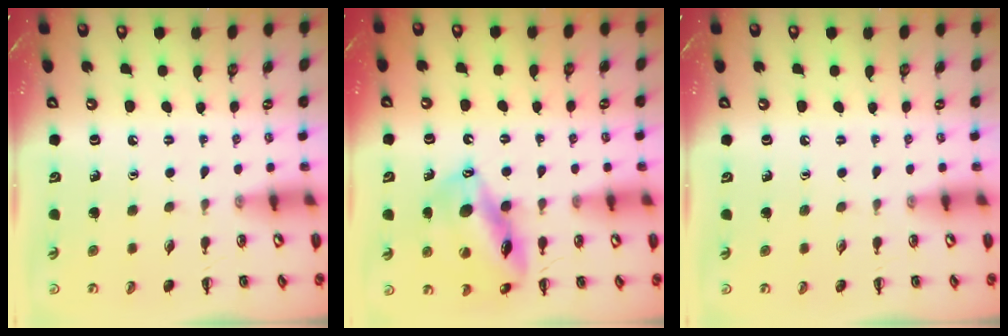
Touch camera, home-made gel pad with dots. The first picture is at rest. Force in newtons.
{"total": 16.1, "press": 15.7, "slide": 3.7}
{"total": 0.0}